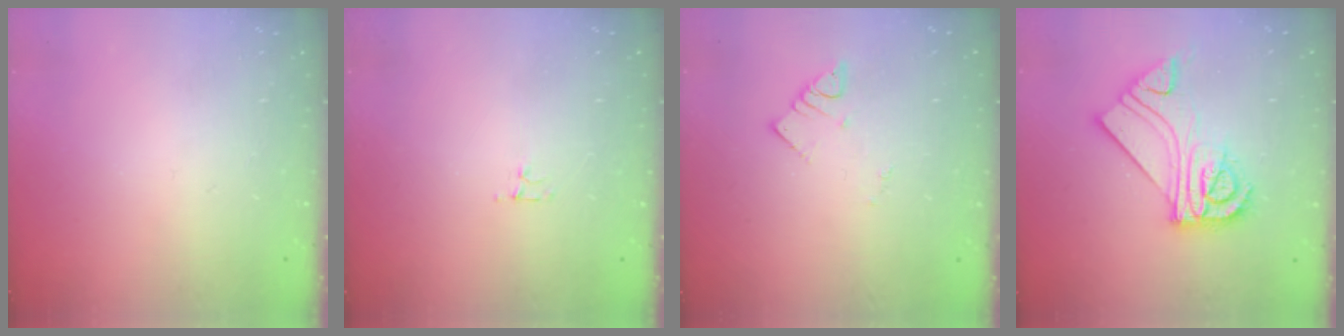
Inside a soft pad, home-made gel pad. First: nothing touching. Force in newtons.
{"total": 3.1, "press": 3.0, "slide": 0.4}
{"total": 2.6, "press": 2.6, "slide": 0.1}
{"total": 13.3, "press": 13.3, "slide": 1.3}